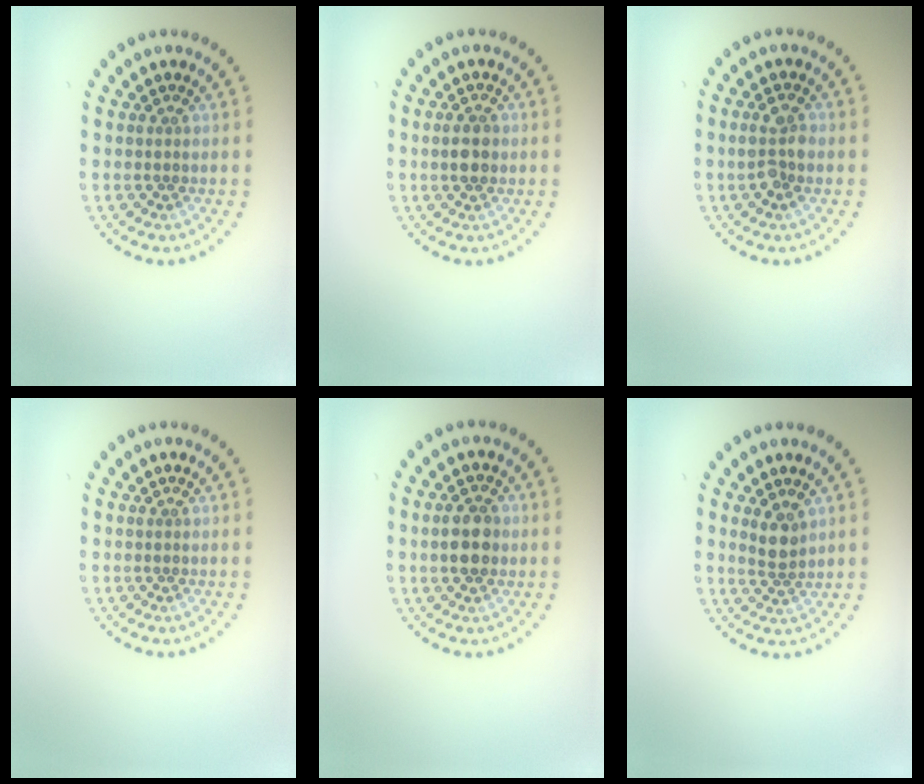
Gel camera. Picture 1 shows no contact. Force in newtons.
{"total": 2.7, "press": 2.7, "slide": 0.0}
{"total": 2.5, "press": 2.5, "slide": 0.5}
{"total": 0.0}
{"total": 3.4, "press": 3.4, "slide": 0.2}
{"total": 2.0, "press": 1.7, "slide": 1.0}